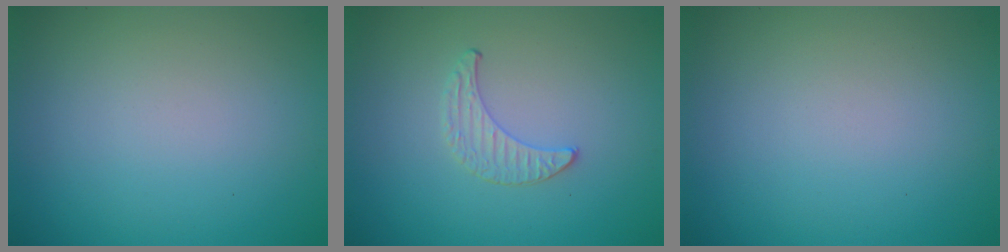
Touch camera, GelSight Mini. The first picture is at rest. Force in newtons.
{"total": 0.8, "press": 0.8, "slide": 0.2}
{"total": 0.0}